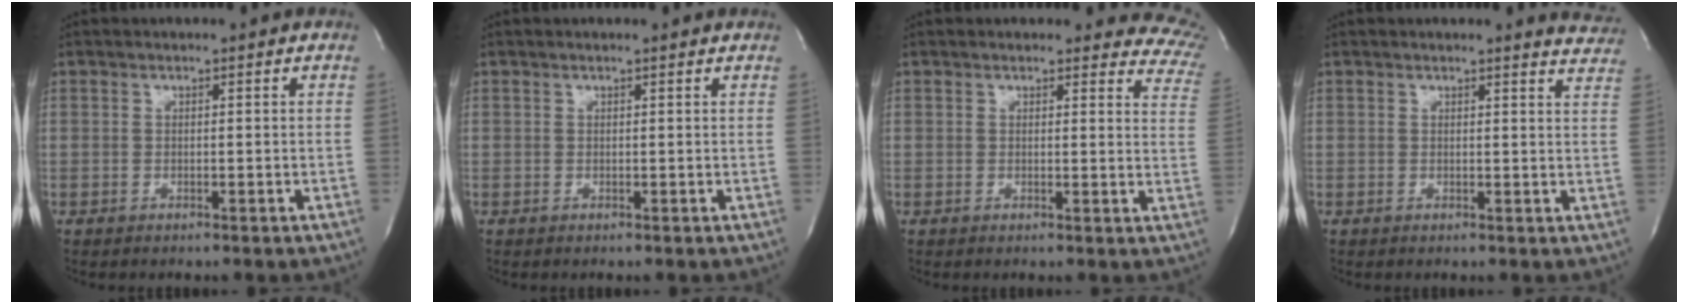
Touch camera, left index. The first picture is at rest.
{"total": 1.2, "force": [1.1, 0.1, 0.3], "torque": [-0.012, 0.006, 0.008]}
{"total": 10.8, "force": [9.9, 3.8, 1.6], "torque": [0.035, -0.050, 0.057]}
{"total": 5.2, "force": [5.2, 0.6, 0.4], "torque": [0.008, -0.038, 0.021]}